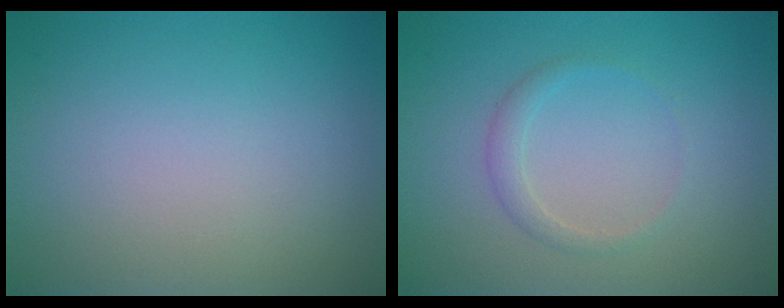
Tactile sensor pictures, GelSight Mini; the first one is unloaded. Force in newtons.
{"total": 1.4, "press": 1.4, "slide": 0.1}